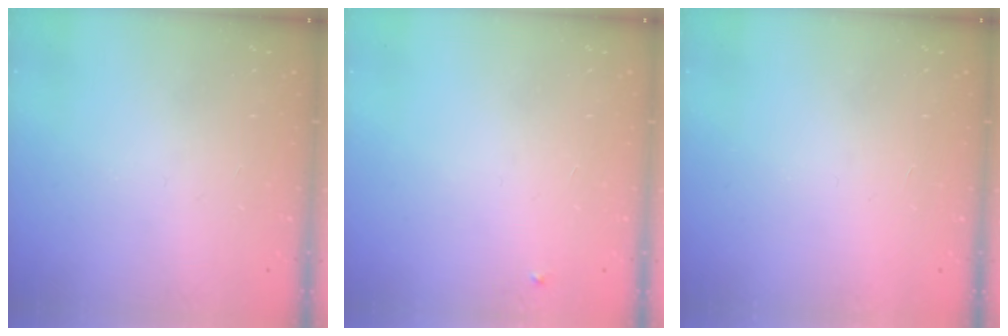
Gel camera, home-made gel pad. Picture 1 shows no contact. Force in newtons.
{"total": 2.7, "press": 2.7, "slide": 0.2}
{"total": 1.7, "press": 1.7, "slide": 0.1}